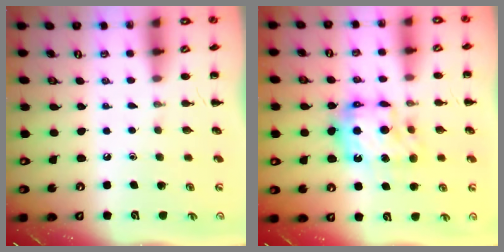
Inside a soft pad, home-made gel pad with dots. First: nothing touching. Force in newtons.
{"total": 12.2, "press": 12.2, "slide": 1.4}